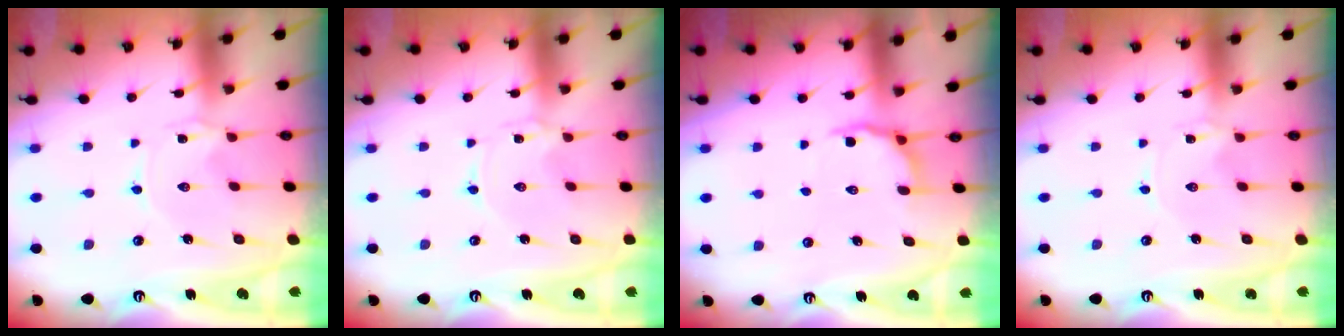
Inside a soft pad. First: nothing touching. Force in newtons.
{"total": 0.0}
{"total": 3.7, "press": 3.0, "slide": 2.1}
{"total": 0.0}